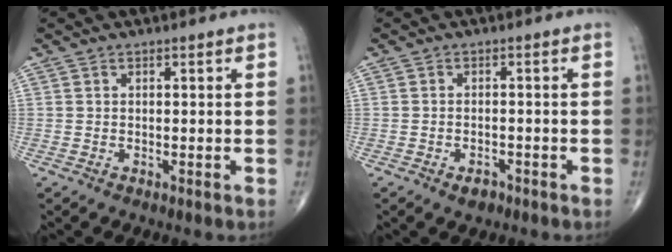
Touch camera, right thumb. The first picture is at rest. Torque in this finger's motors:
{"motor_torque": [-0.19, 0.14, 0.14, 0.14, 0.06]}